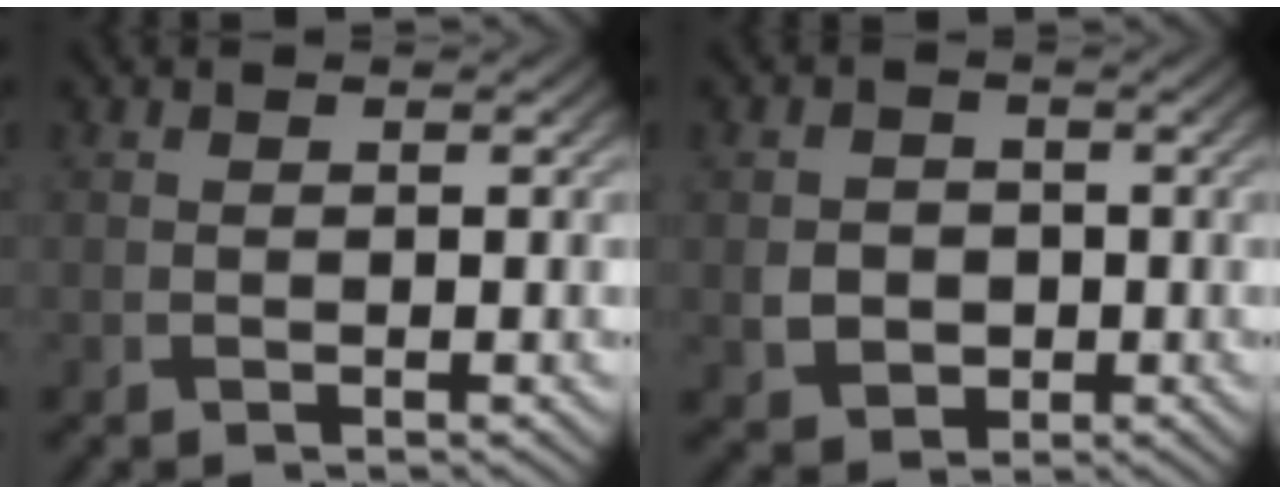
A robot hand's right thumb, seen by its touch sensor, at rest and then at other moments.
{"total": 3.5, "force": [-0.6, 3.1, 1.4], "torque": [-0.032, -0.004, -0.016]}